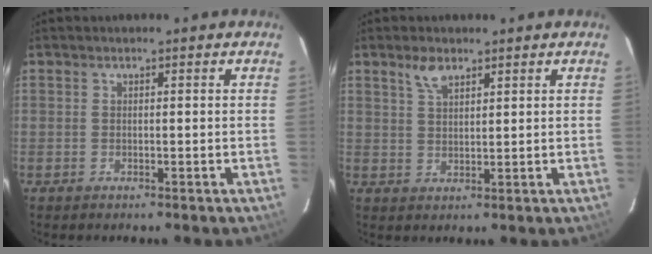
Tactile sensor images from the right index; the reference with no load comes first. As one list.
[{"total": 3.6, "force": [2.5, 1.6, 2.1], "torque": [-0.038, 0.005, 0.048]}]